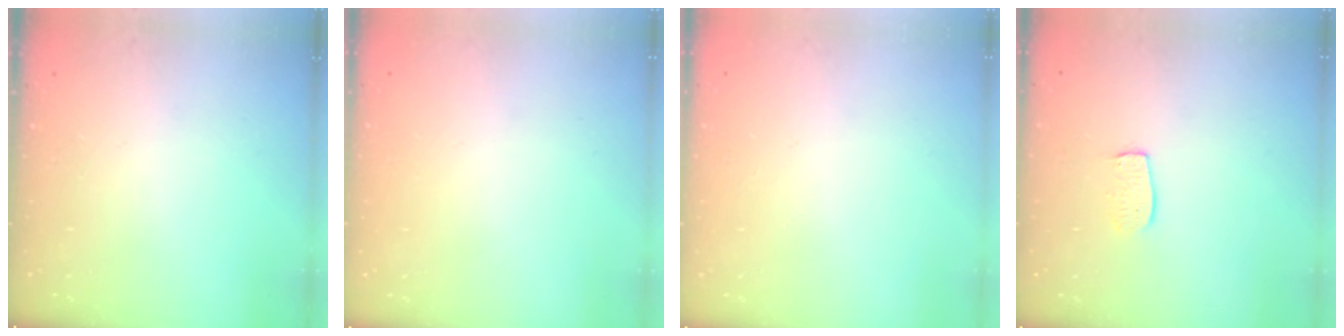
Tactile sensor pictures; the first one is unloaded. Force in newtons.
{"total": 0.0}
{"total": 0.7, "press": 0.6, "slide": 0.3}
{"total": 6.6, "press": 6.6, "slide": 0.2}